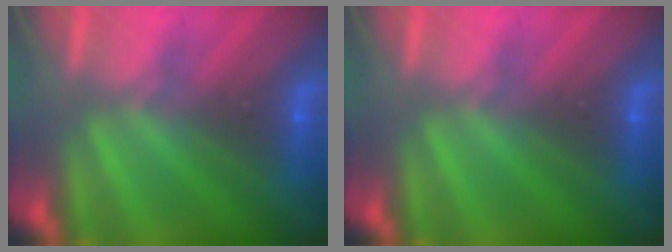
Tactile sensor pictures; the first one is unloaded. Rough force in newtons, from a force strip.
{"total": 0.0}